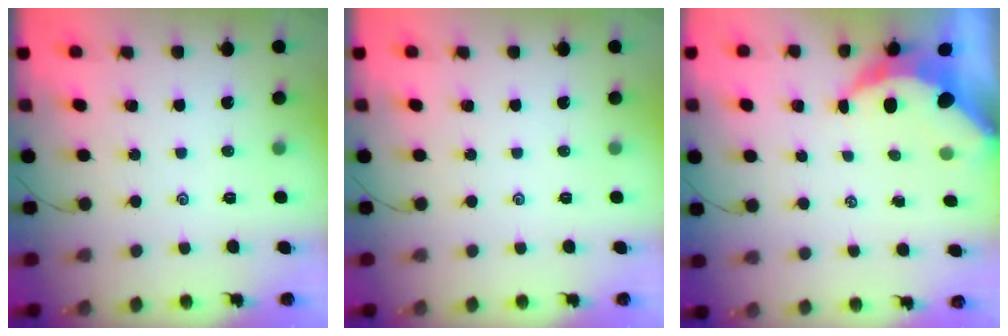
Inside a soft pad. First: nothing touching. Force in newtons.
{"total": 0.0}
{"total": 7.7, "press": 7.6, "slide": 1.2}